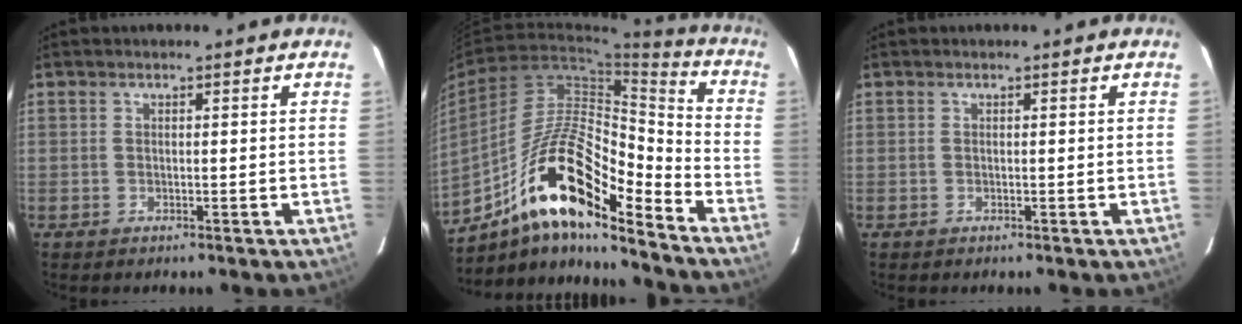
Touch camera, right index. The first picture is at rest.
{"total": 18.3, "force": [-11.5, 4.2, 13.6], "torque": [-0.253, 0.024, -0.197]}
{"total": 0.0}